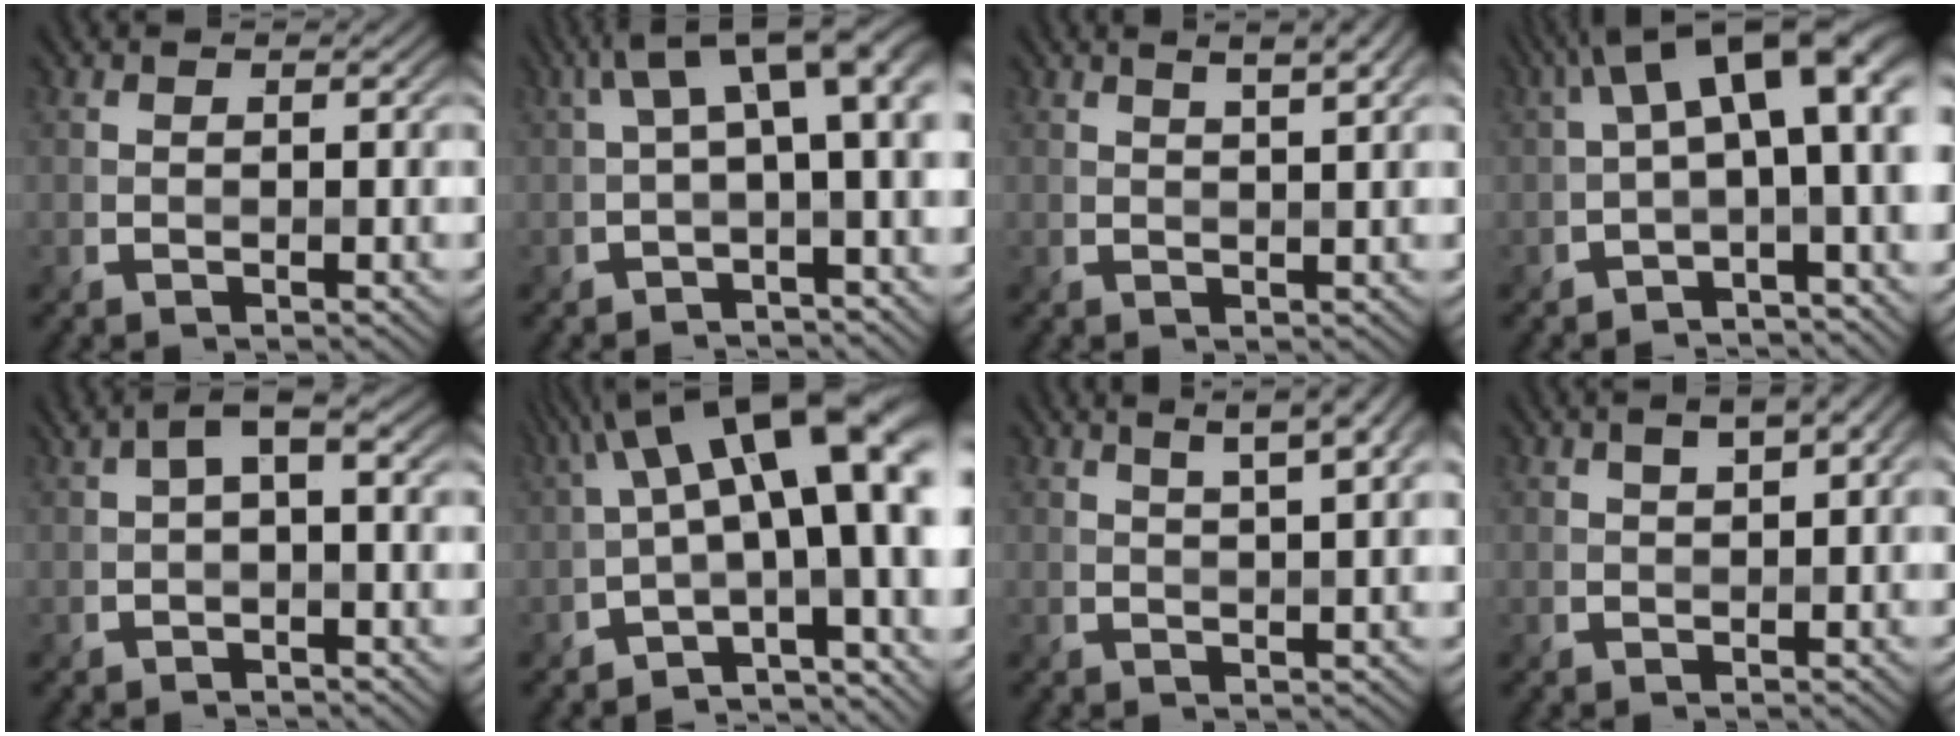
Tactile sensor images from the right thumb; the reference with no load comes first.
{"total": 7.7, "force": [1.1, 2.7, 7.1], "torque": [-0.112, 0.018, 0.016]}
{"total": 4.6, "force": [2.6, 1.1, 3.6], "torque": [-0.052, 0.013, 0.027]}
{"total": 11.6, "force": [1.4, 5.0, 10.3], "torque": [-0.154, 0.007, 0.020]}
{"total": 3.6, "force": [0.6, 1.4, 3.3], "torque": [-0.063, 0.012, 0.009]}
{"total": 16.8, "force": [0.8, 6.6, 15.5], "torque": [-0.222, 0.020, 0.025]}
{"total": 7.3, "force": [3.8, 2.1, 5.9], "torque": [-0.073, 0.029, 0.037]}
{"total": 4.0, "force": [1.7, 1.5, 3.4], "torque": [-0.062, 0.012, 0.031]}